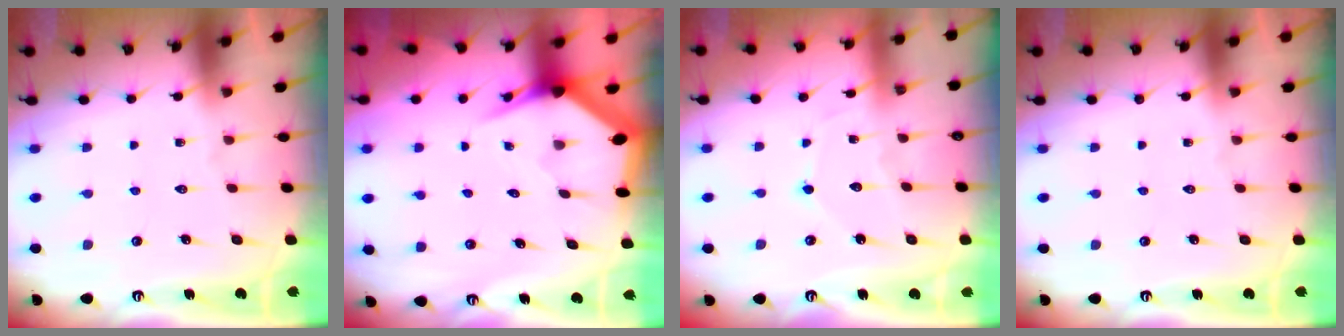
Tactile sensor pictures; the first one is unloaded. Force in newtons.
{"total": 3.9, "press": 3.9, "slide": 0.1}
{"total": 5.2, "press": 5.2, "slide": 0.5}
{"total": 0.0}